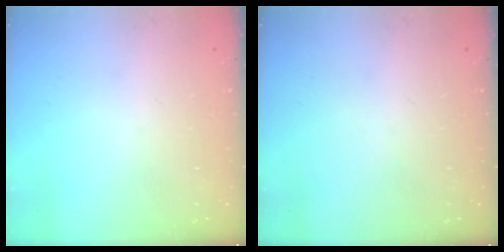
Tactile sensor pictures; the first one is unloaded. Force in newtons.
{"total": 0.0}